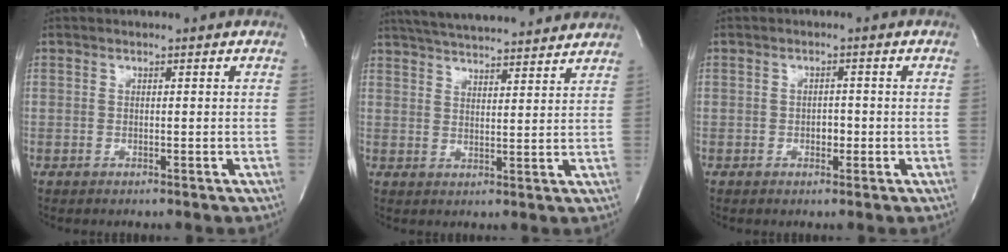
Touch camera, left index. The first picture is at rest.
{"total": 18.8, "force": [17.0, 2.5, 7.5], "torque": [-0.127, 0.038, 0.242]}
{"total": 1.7, "force": [-0.5, 1.0, 1.2], "torque": [-0.018, 0.003, -0.006]}